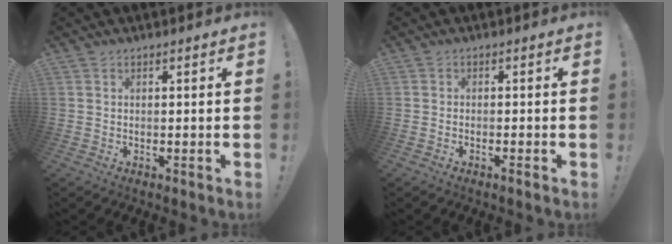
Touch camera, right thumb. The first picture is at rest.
{"total": 1.4, "force": [-1.0, 0.1, 1.0], "torque": [-0.022, 0.002, -0.017]}